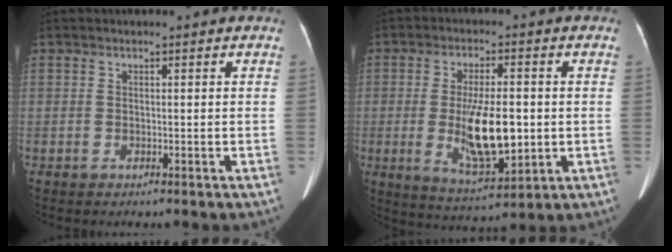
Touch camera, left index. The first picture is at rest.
{"total": 10.9, "force": [-1.2, 3.3, 10.4], "torque": [-0.196, -0.016, -0.011]}